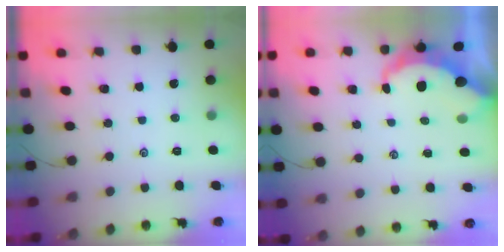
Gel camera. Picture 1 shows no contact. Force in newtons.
{"total": 6.0, "press": 6.0, "slide": 0.8}